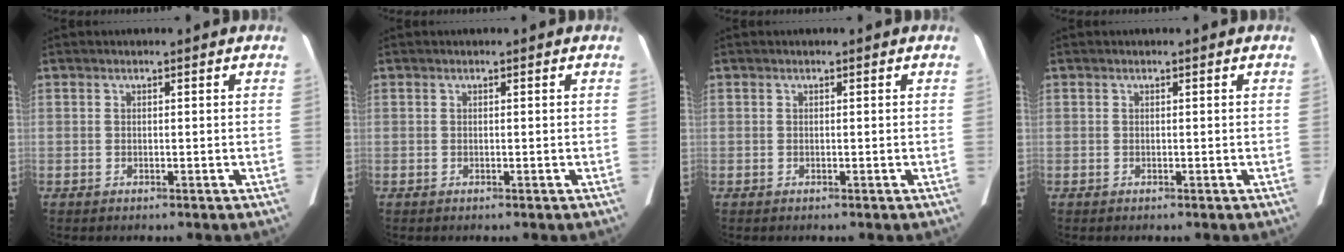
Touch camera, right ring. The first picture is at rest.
{"total": 0.0}
{"total": 0.0}
{"total": 0.0}